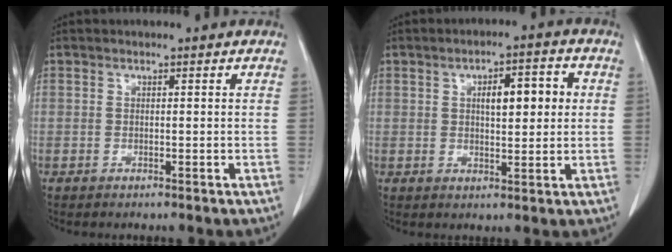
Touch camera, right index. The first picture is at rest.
{"total": 6.6, "force": [1.4, 2.1, 6.1], "torque": [-0.093, 0.014, 0.022]}